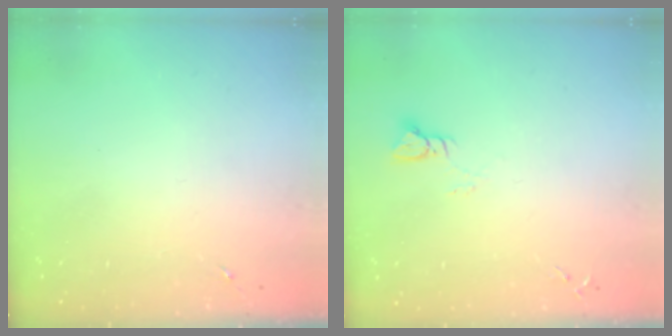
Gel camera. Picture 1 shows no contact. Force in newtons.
{"total": 3.0, "press": 3.0, "slide": 0.3}